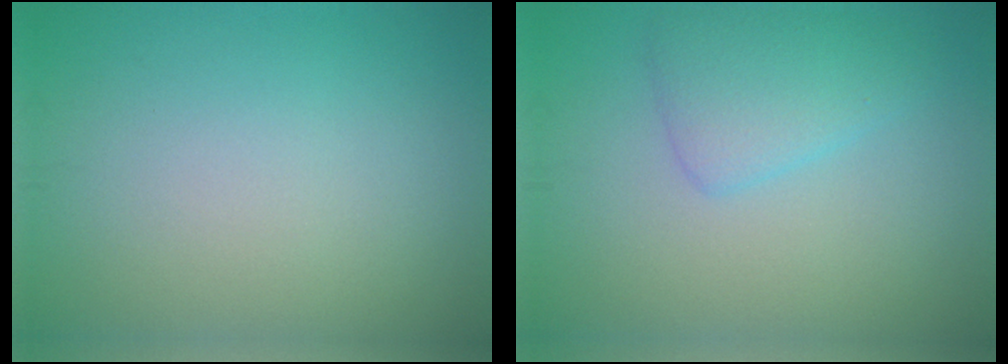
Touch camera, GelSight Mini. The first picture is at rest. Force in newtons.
{"total": 3.1, "press": 3.1, "slide": 0.1}